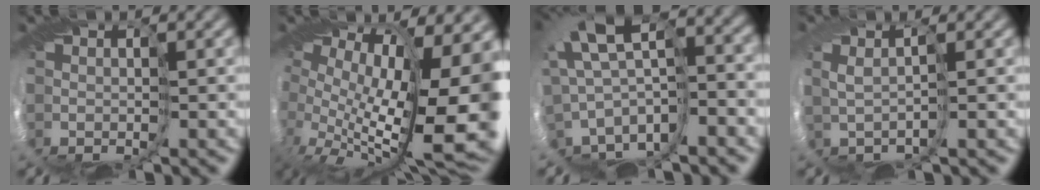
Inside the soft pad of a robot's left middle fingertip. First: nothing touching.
{"total": 13.8, "force": [1.0, 6.6, 12.0], "torque": [-0.174, -0.021, 0.036]}
{"total": 5.4, "force": [-0.6, 2.0, 5.0], "torque": [-0.117, 0.022, -0.002]}
{"total": 1.6, "force": [1.0, -1.1, -0.3], "torque": [0.017, 0.023, 0.014]}